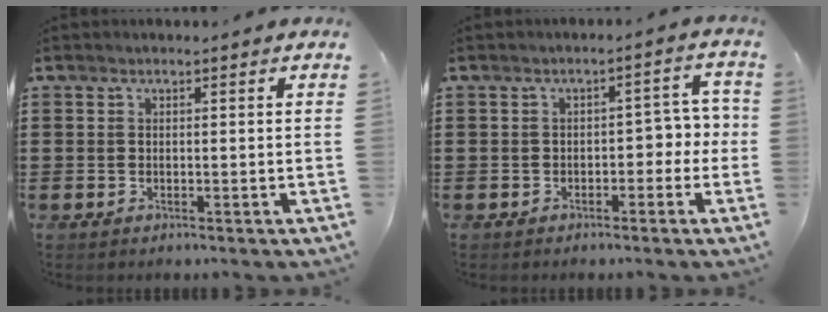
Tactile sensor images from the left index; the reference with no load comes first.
{"total": 3.0, "force": [-1.2, 1.7, 2.2], "torque": [-0.044, 0.007, -0.028]}